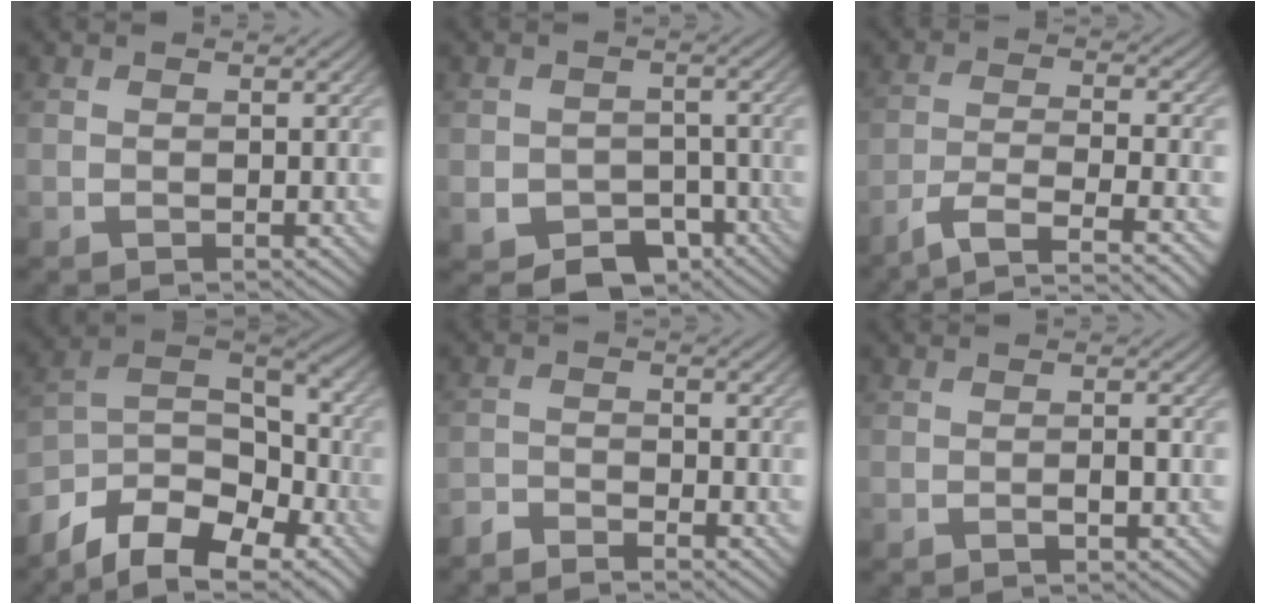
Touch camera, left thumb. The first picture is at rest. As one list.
[{"total": 6.5, "force": [-3.6, 4.7, 2.7], "torque": [-0.044, -0.018, -0.049]}, {"total": 7.7, "force": [-5.3, 1.9, 5.2], "torque": [-0.095, -0.003, -0.095]}, {"total": 12.6, "force": [-8.3, 6.5, 6.9], "torque": [-0.163, -0.019, -0.145]}, {"total": 3.1, "force": [-3.0, 0.3, 0.7], "torque": [-0.016, -0.005, -0.065]}, {"total": 1.3, "force": [-0.5, 0.3, 1.2], "torque": [-0.019, 0.001, -0.009]}]